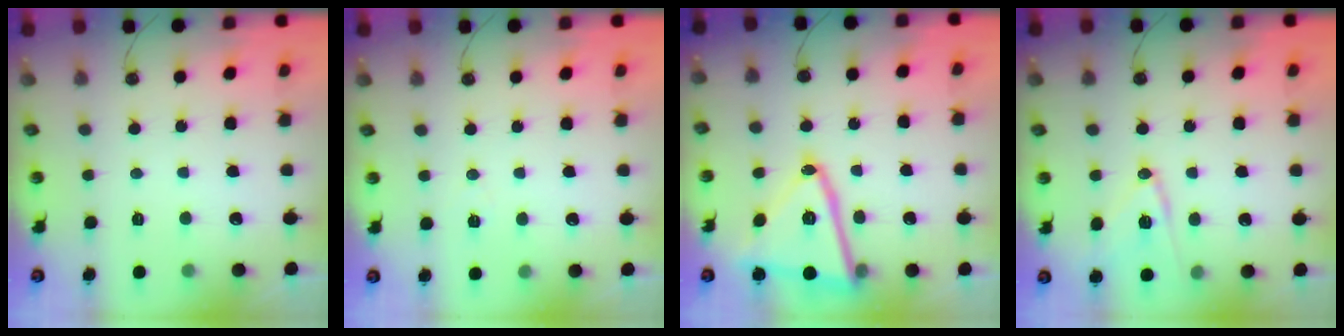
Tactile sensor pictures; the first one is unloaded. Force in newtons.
{"total": 4.9, "press": 2.3, "slide": 4.3}
{"total": 19.9, "press": 19.8, "slide": 1.5}
{"total": 12.0, "press": 11.7, "slide": 2.7}